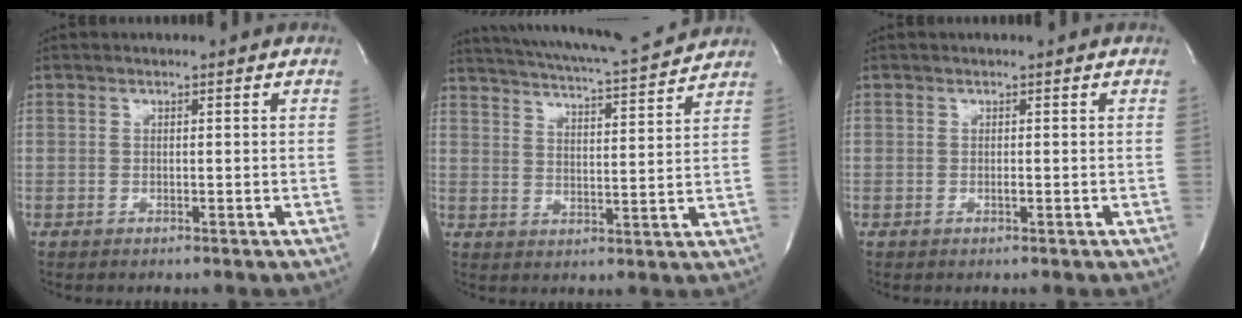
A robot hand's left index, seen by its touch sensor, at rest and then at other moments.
{"total": 15.4, "force": [14.3, 0.9, 5.7], "torque": [-0.105, 0.001, 0.203]}
{"total": 0.0}